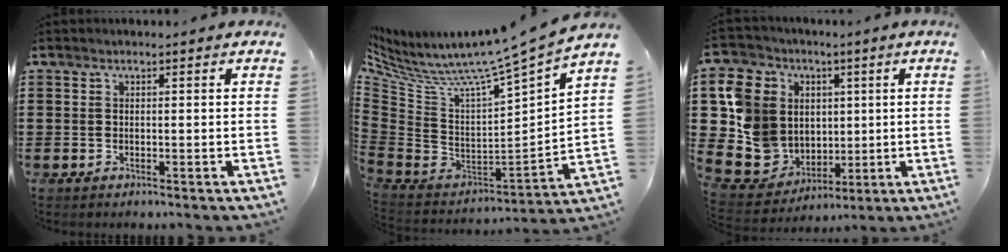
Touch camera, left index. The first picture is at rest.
{"total": 6.7, "force": [5.6, -0.2, 3.7], "torque": [-0.091, -0.064, 0.080]}
{"total": 11.1, "force": [1.8, 10.7, 2.3], "torque": [-0.107, -0.006, 0.043]}